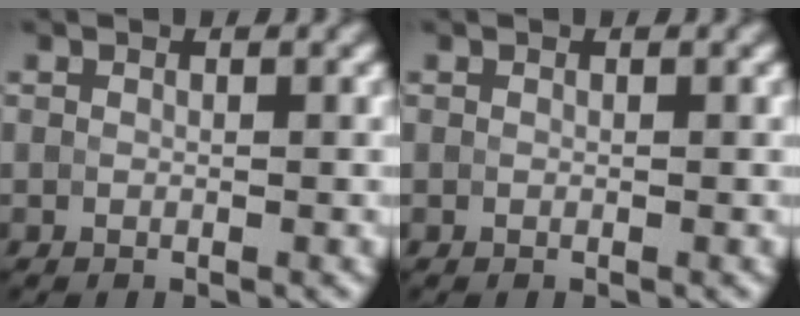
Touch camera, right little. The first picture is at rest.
{"total": 0.0}